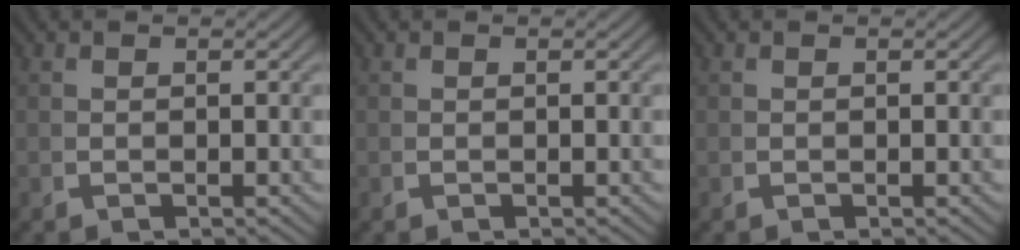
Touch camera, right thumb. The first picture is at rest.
{"total": 0.0}
{"total": 0.0}